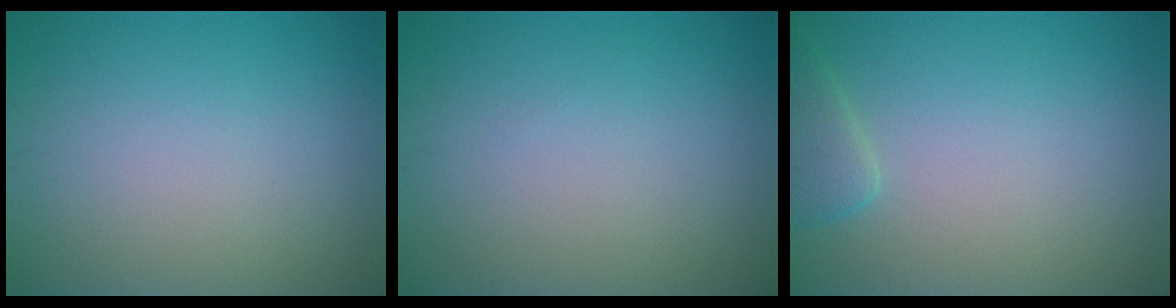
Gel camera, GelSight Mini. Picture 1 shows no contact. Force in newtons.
{"total": 0.0}
{"total": 2.0, "press": 2.0, "slide": 0.2}